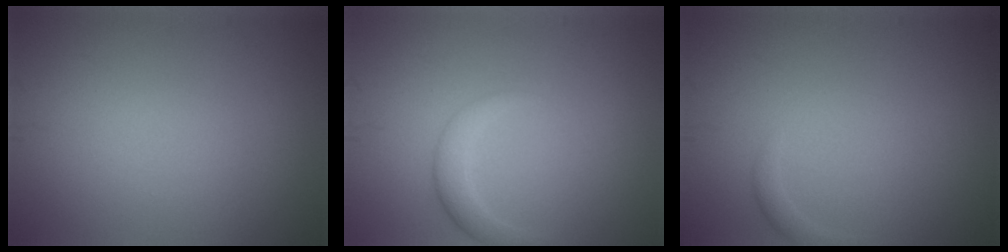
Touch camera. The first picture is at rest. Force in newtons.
{"total": 2.0, "press": 2.0, "slide": 0.1}
{"total": 0.8, "press": 0.8, "slide": 0.1}